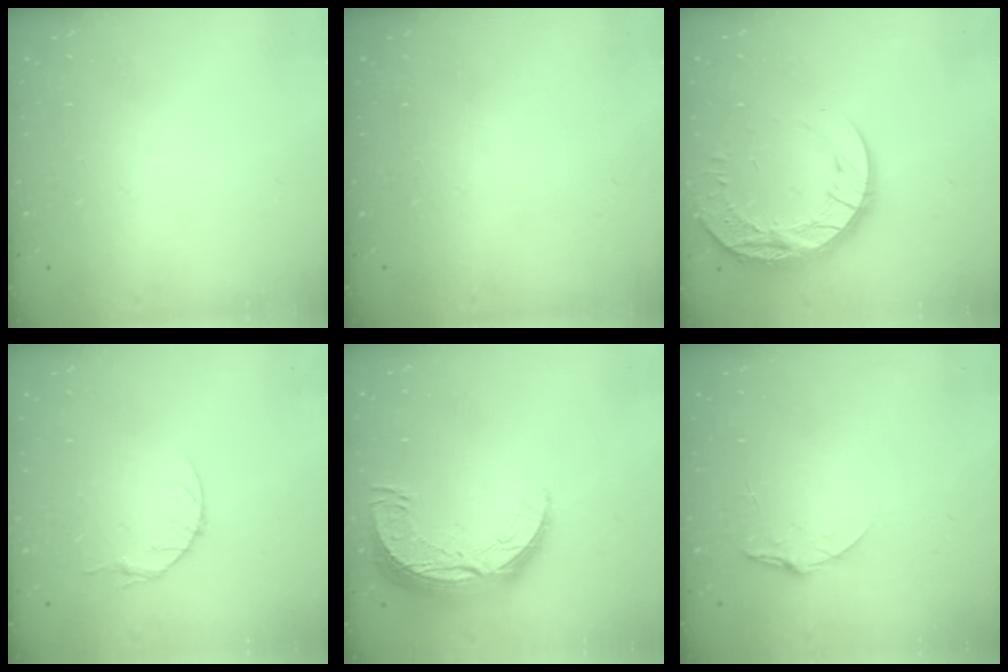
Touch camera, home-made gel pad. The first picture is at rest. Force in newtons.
{"total": 0.0}
{"total": 17.9, "press": 17.8, "slide": 1.4}
{"total": 4.6, "press": 4.6, "slide": 0.6}
{"total": 12.7, "press": 12.6, "slide": 0.9}
{"total": 5.8, "press": 5.8, "slide": 0.5}